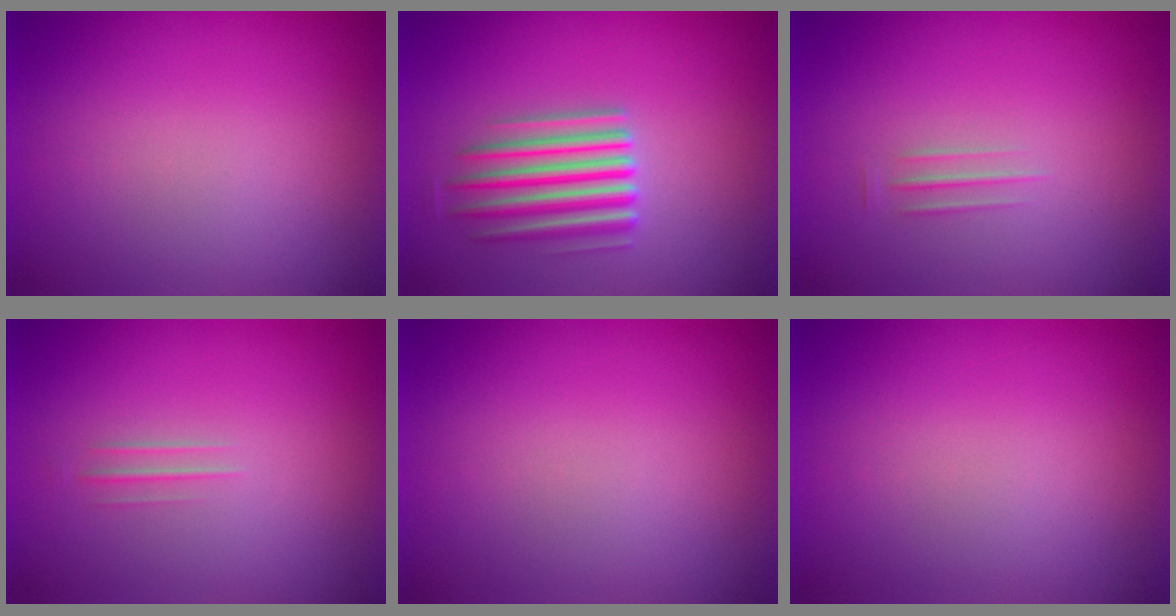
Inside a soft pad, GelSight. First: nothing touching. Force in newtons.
{"total": 5.6}
{"total": 1.5}
{"total": 1.4}
{"total": 0.0}
{"total": 0.0}